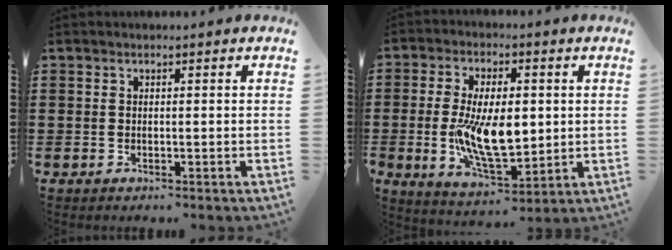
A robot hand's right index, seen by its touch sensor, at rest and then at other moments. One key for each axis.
{"total": 11.7, "fx": -0.1, "fy": 5.5, "fz": 10.3, "tx": -0.205, "ty": -0.005, "tz": -0.001}